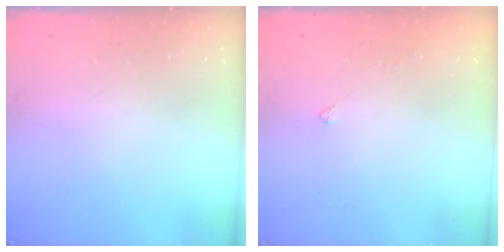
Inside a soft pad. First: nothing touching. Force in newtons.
{"total": 1.9, "press": 1.8, "slide": 0.4}